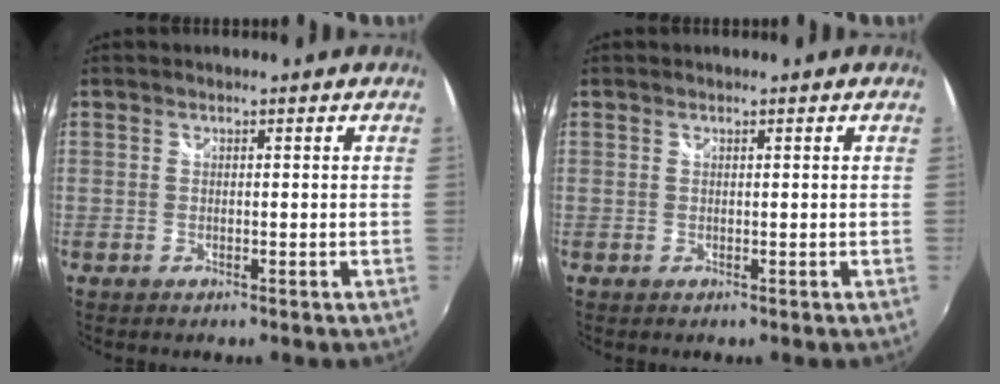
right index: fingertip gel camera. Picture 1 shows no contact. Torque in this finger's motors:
{"motor_torque": [-0.05, -0.05, 0.01, 0.01]}